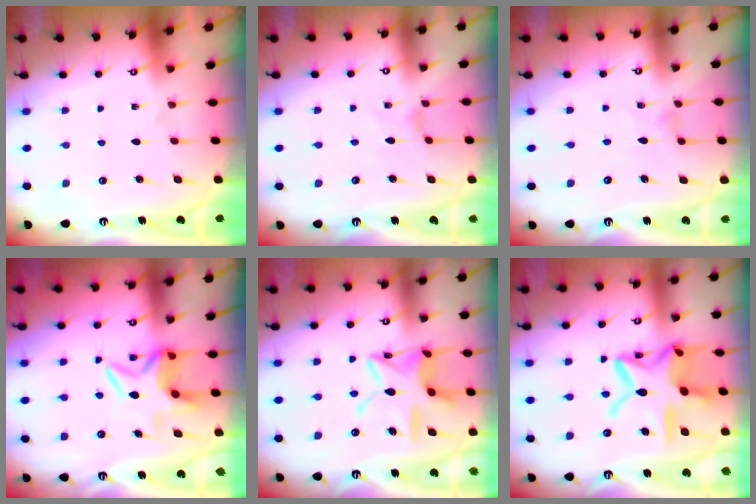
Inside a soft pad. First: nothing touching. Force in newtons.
{"total": 0.0}
{"total": 0.0}
{"total": 9.6, "press": 9.6, "slide": 1.2}
{"total": 14.6, "press": 14.6, "slide": 1.3}
{"total": 19.0, "press": 18.9, "slide": 1.6}